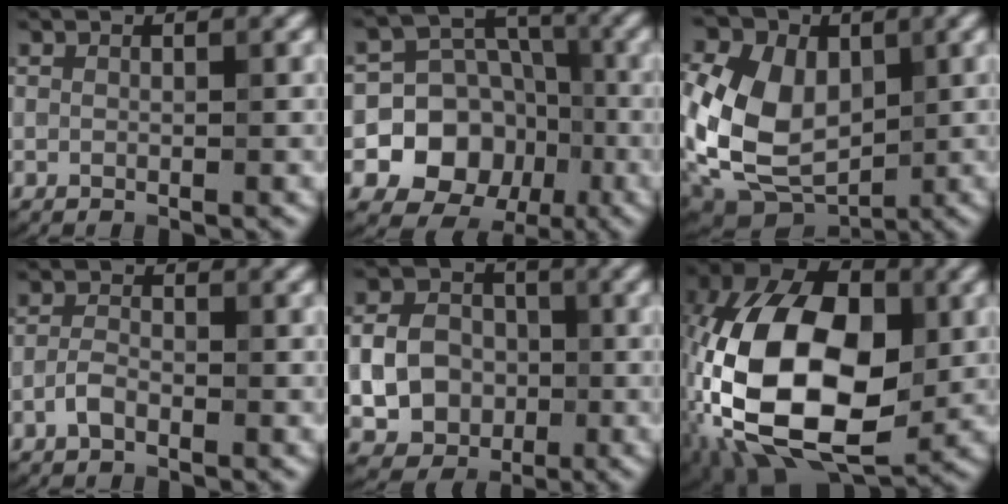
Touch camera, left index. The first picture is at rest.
{"total": 9.7, "force": [-2.8, 8.5, 3.7], "torque": [-0.059, 0.010, -0.075]}
{"total": 16.3, "force": [1.6, 12.0, 10.9], "torque": [-0.243, 0.028, 0.014]}
{"total": 1.6, "force": [-1.1, 0.4, 1.0], "torque": [-0.025, 0.008, -0.023]}
{"total": 7.0, "force": [-1.4, 5.8, 3.7], "torque": [-0.062, -0.007, -0.037]}
{"total": 16.9, "force": [-1.3, 10.3, 13.3], "torque": [-0.273, 0.019, -0.038]}